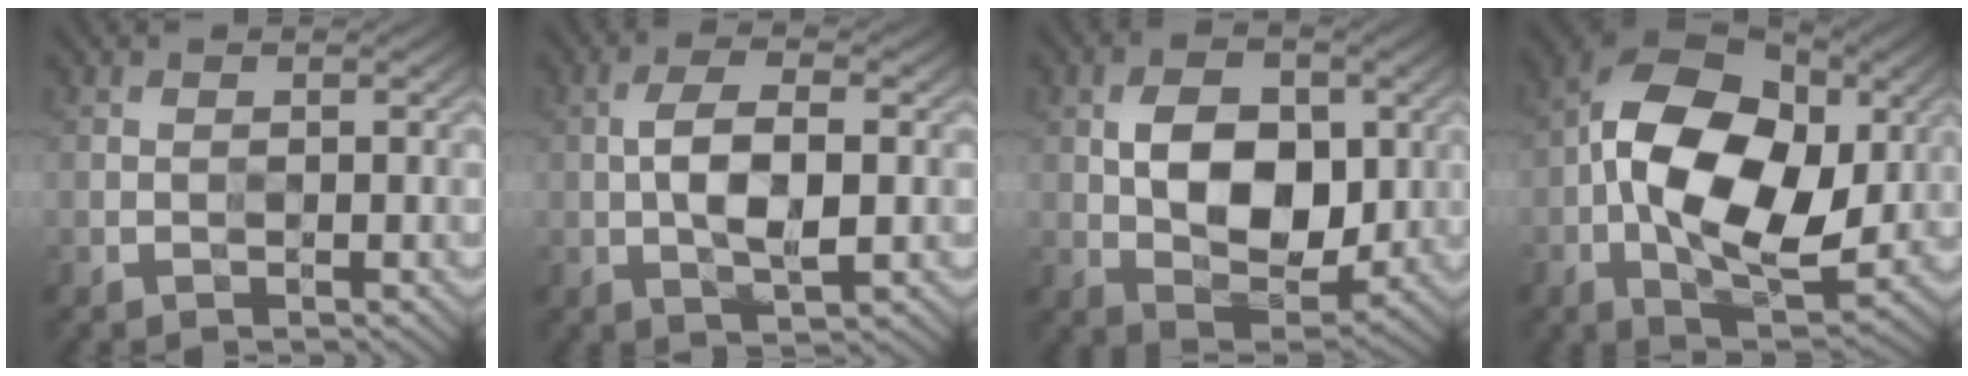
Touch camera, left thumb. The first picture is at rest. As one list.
[{"total": 6.4, "force": [-0.4, 2.7, 5.8], "torque": [-0.118, 0.001, -0.008]}, {"total": 9.7, "force": [1.1, 6.1, 7.4], "torque": [-0.139, -0.006, 0.021]}, {"total": 16.2, "force": [0.2, 9.8, 12.9], "torque": [-0.241, 0.009, -0.003]}]